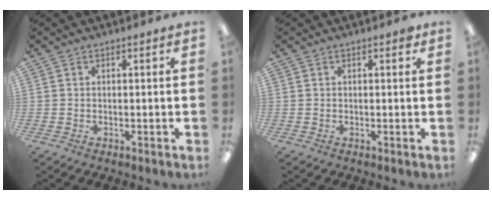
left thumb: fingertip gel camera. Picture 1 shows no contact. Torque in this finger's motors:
{"motor_torque": [0.28, -0.01, 0.15, -0.26, 0.01]}